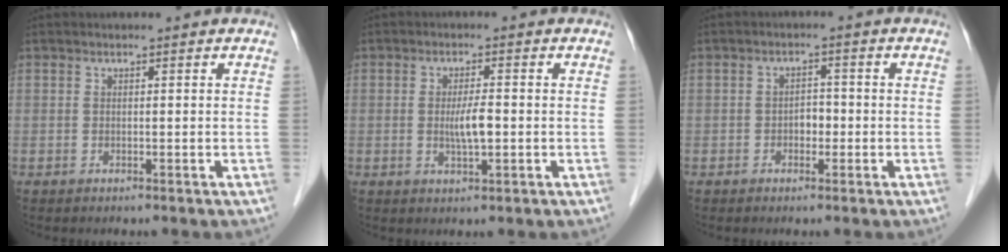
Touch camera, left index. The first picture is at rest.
{"total": 3.6, "force": [-0.6, 0.6, 3.5], "torque": [-0.072, -0.007, -0.008]}
{"total": 2.3, "force": [-0.9, 1.4, 1.5], "torque": [-0.020, 0.004, -0.015]}